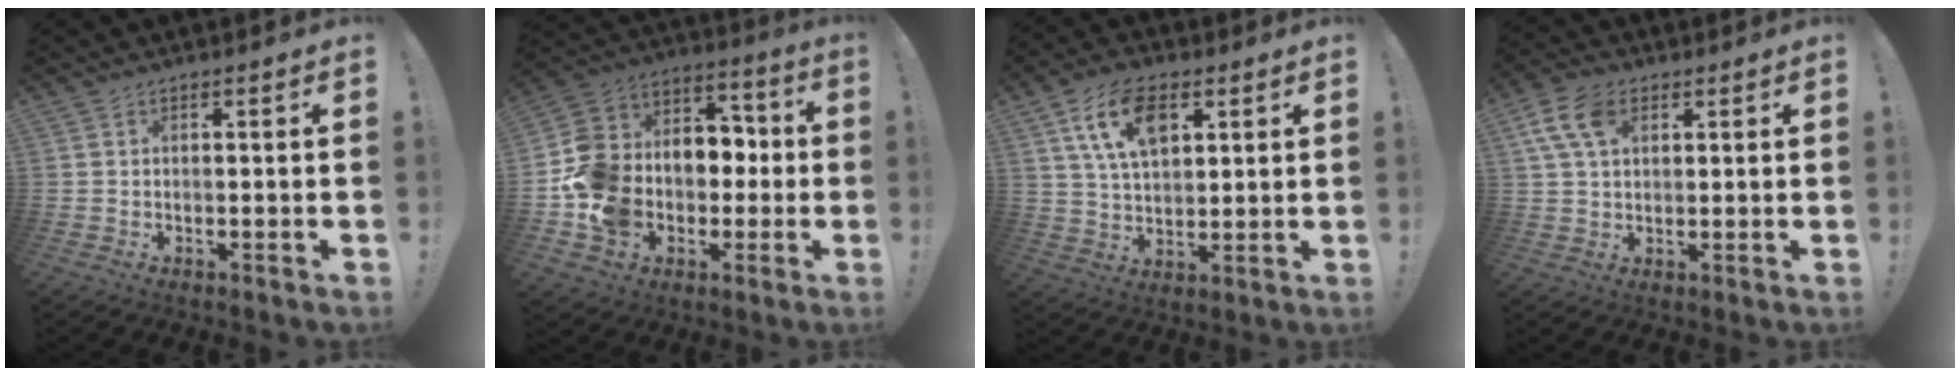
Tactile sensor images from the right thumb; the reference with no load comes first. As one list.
[{"total": 16.3, "force": [-4.2, 13.8, 7.7], "torque": [-0.137, 0.025, -0.055]}, {"total": 13.8, "force": [5.9, 8.0, 9.5], "torque": [-0.166, -0.004, 0.108]}, {"total": 10.3, "force": [3.9, 6.6, 6.8], "torque": [-0.137, 0.003, 0.077]}]